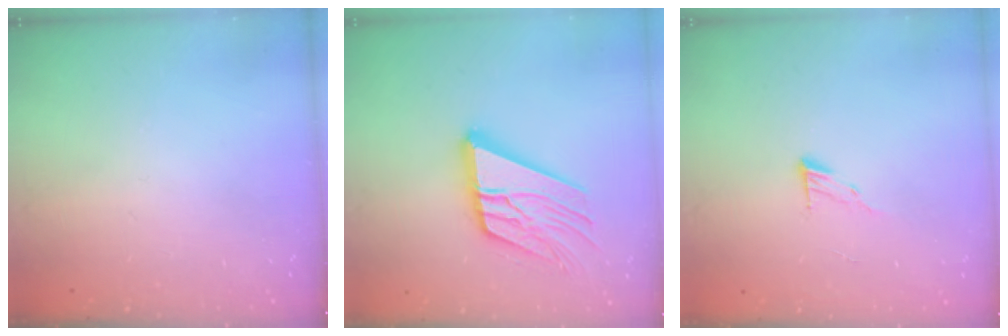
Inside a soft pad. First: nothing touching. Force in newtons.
{"total": 17.6, "press": 17.5, "slide": 2.2}
{"total": 4.6, "press": 4.5, "slide": 0.5}